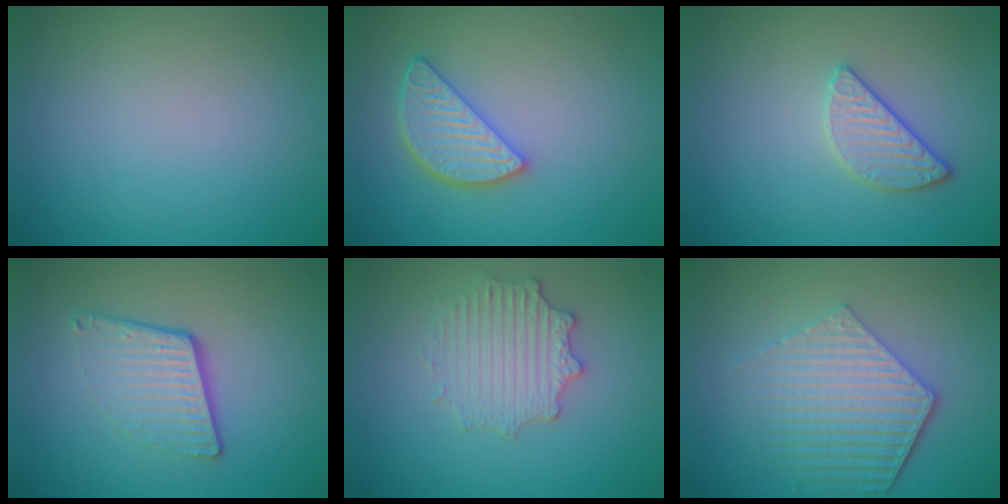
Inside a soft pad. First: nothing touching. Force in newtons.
{"total": 4.1, "press": 3.5, "slide": 2.1}
{"total": 2.5, "press": 2.3, "slide": 0.8}
{"total": 4.2, "press": 2.8, "slide": 3.2}
{"total": 2.9, "press": 2.9, "slide": 0.6}
{"total": 5.5, "press": 4.3, "slide": 3.5}